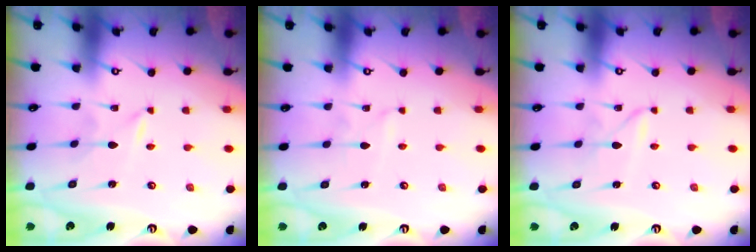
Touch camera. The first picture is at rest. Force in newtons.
{"total": 0.9, "press": 0.9, "slide": 0.1}
{"total": 2.0, "press": 2.0, "slide": 0.2}